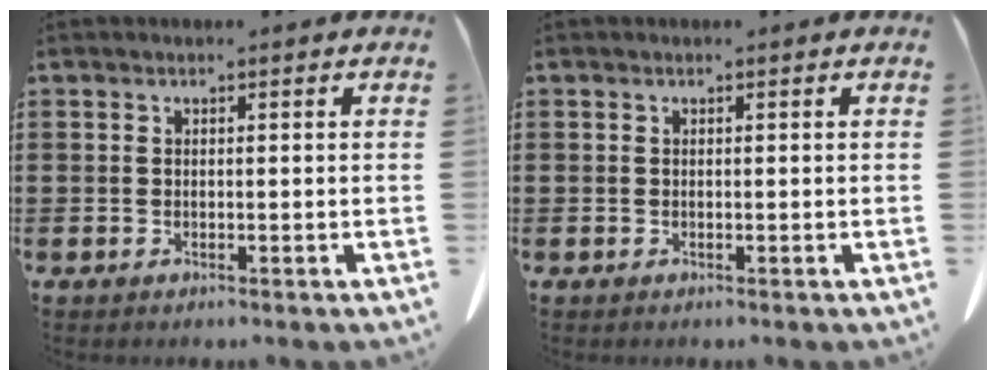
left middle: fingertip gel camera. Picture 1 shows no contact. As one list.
[{"total": 0.0}]